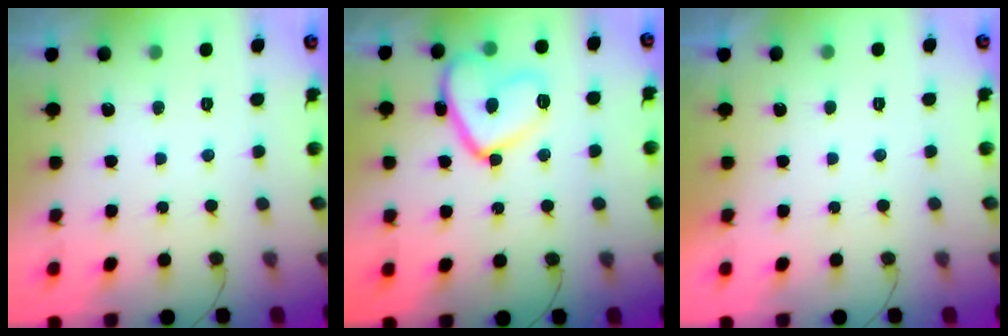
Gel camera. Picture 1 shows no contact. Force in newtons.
{"total": 13.2, "press": 13.1, "slide": 1.2}
{"total": 2.1, "press": 2.1, "slide": 0.4}